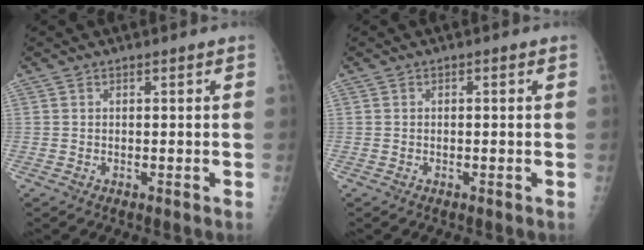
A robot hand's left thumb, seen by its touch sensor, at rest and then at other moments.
{"total": 0.0}